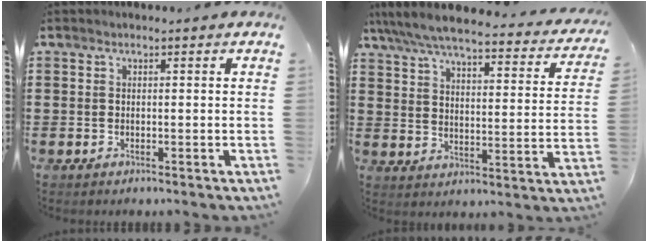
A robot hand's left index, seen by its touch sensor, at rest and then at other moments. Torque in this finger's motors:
{"motor_torque": [1.14, -1.00, 1.05, 0.21]}